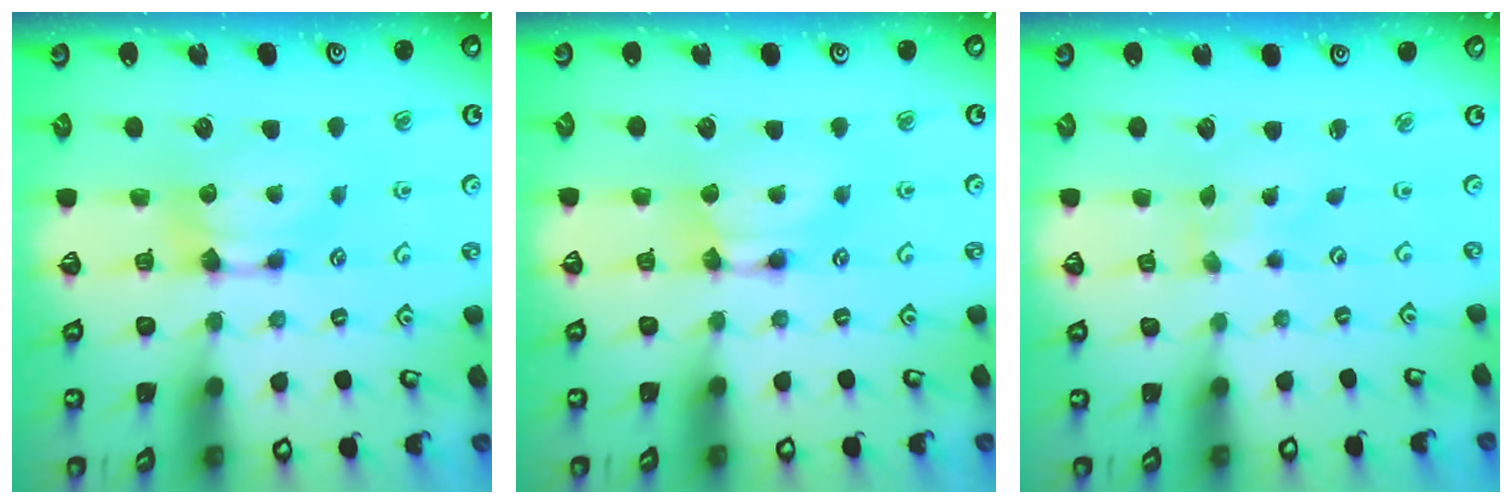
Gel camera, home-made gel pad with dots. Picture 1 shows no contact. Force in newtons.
{"total": 1.7, "press": 1.7, "slide": 0.1}
{"total": 4.1, "press": 4.1, "slide": 0.6}